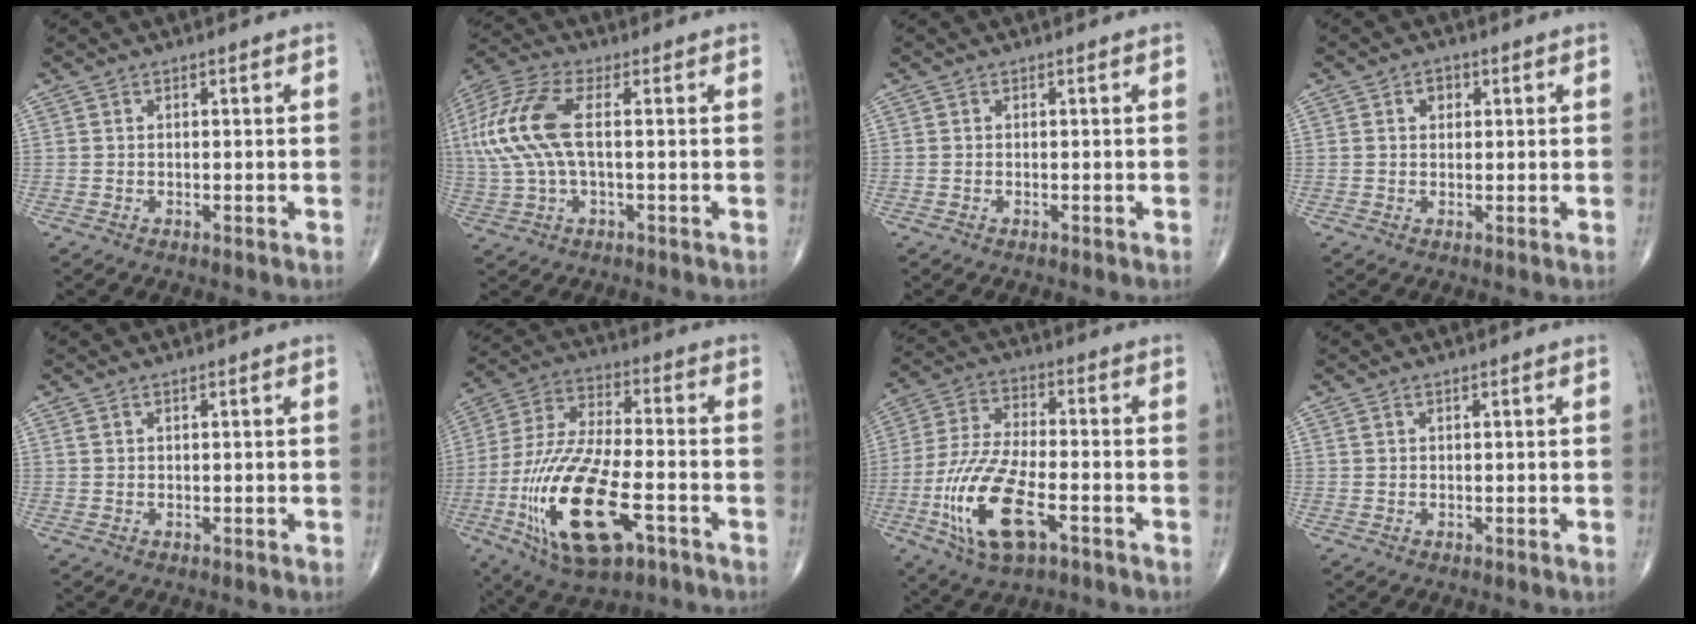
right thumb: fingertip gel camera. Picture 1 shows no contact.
{"total": 14.0, "force": [1.5, 6.2, 12.5], "torque": [-0.304, 0.024, 0.029]}
{"total": 0.0}
{"total": 2.4, "force": [0.8, 1.9, 1.3], "torque": [-0.008, 0.002, 0.009]}
{"total": 0.7, "force": [0.5, 0.2, 0.4], "torque": [-0.011, 0.007, 0.014]}
{"total": 21.5, "force": [-7.5, 8.7, 18.2], "torque": [-0.384, 0.016, -0.125]}
{"total": 15.9, "force": [-5.9, 6.5, 13.2], "torque": [-0.280, 0.016, -0.104]}
{"total": 0.5, "force": [0.4, 0.1, 0.3], "torque": [-0.010, 0.005, 0.011]}